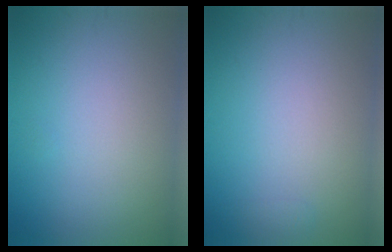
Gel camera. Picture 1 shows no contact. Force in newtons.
{"total": 0.6, "press": 0.6, "slide": 0.1}